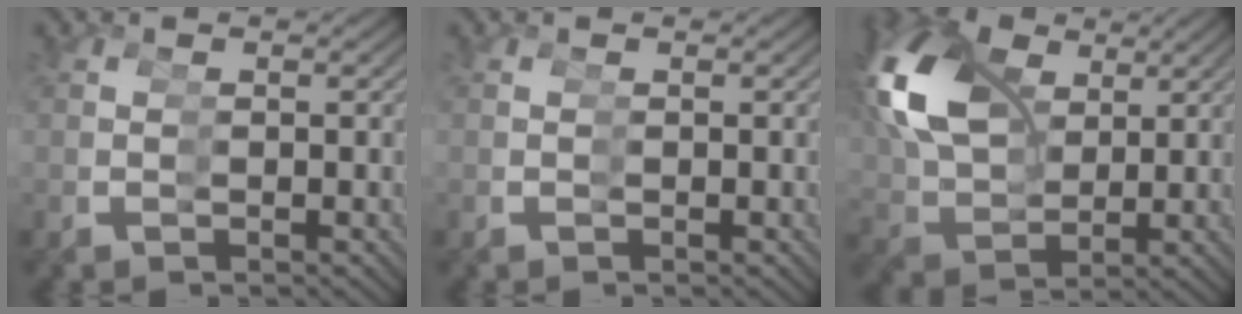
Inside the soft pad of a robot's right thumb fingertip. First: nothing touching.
{"total": 0.0}
{"total": 11.8, "force": [4.6, 8.2, 7.1], "torque": [-0.158, 0.008, 0.068]}